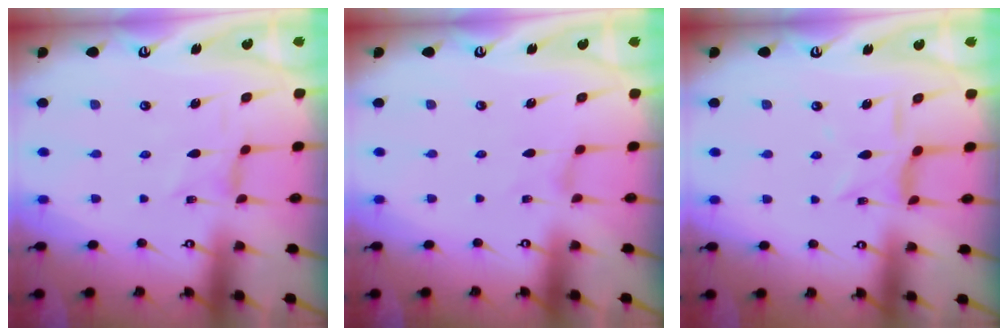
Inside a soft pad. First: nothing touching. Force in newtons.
{"total": 0.0}
{"total": 6.2, "press": 6.1, "slide": 0.7}